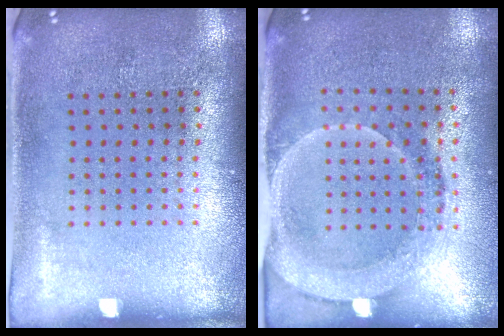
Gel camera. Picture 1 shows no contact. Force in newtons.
{"total": 1.8, "press": 1.6, "slide": 0.7}